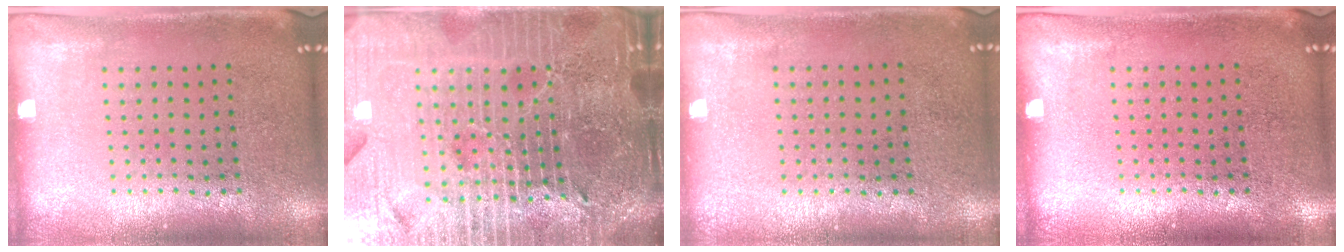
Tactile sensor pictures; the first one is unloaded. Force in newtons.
{"total": 7.3, "press": 6.3, "slide": 3.7}
{"total": 0.0}
{"total": 0.0}